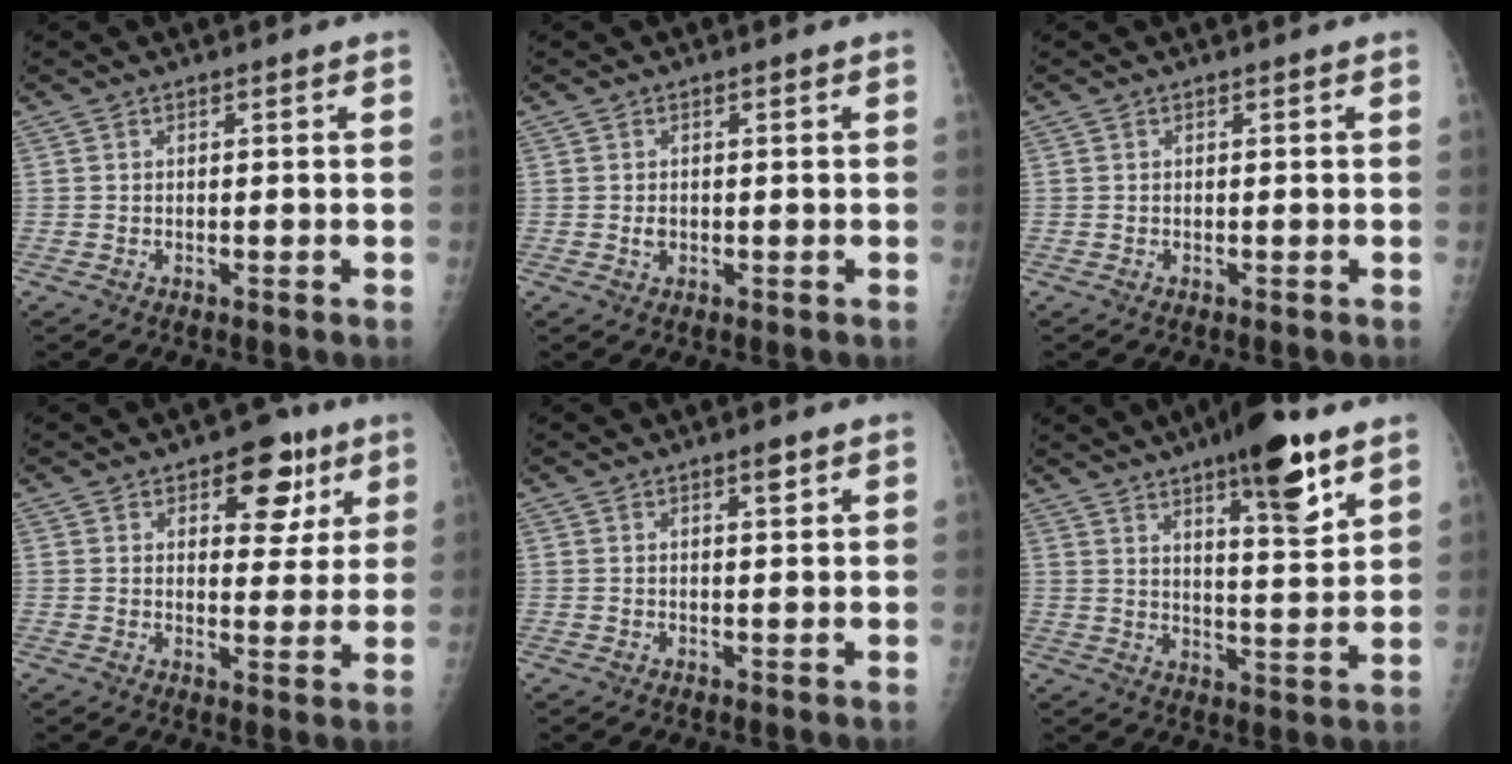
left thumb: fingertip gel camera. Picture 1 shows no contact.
{"total": 1.2, "force": [-0.1, 0.9, 0.7], "torque": [-0.009, 0.001, 0.000]}
{"total": 0.0}
{"total": 9.2, "force": [4.6, 5.3, 5.8], "torque": [-0.033, -0.017, 0.057]}
{"total": 1.8, "force": [1.1, 0.4, 1.4], "torque": [-0.018, -0.005, 0.016]}
{"total": 13.6, "force": [8.3, 3.1, 10.3], "torque": [-0.133, -0.045, 0.123]}